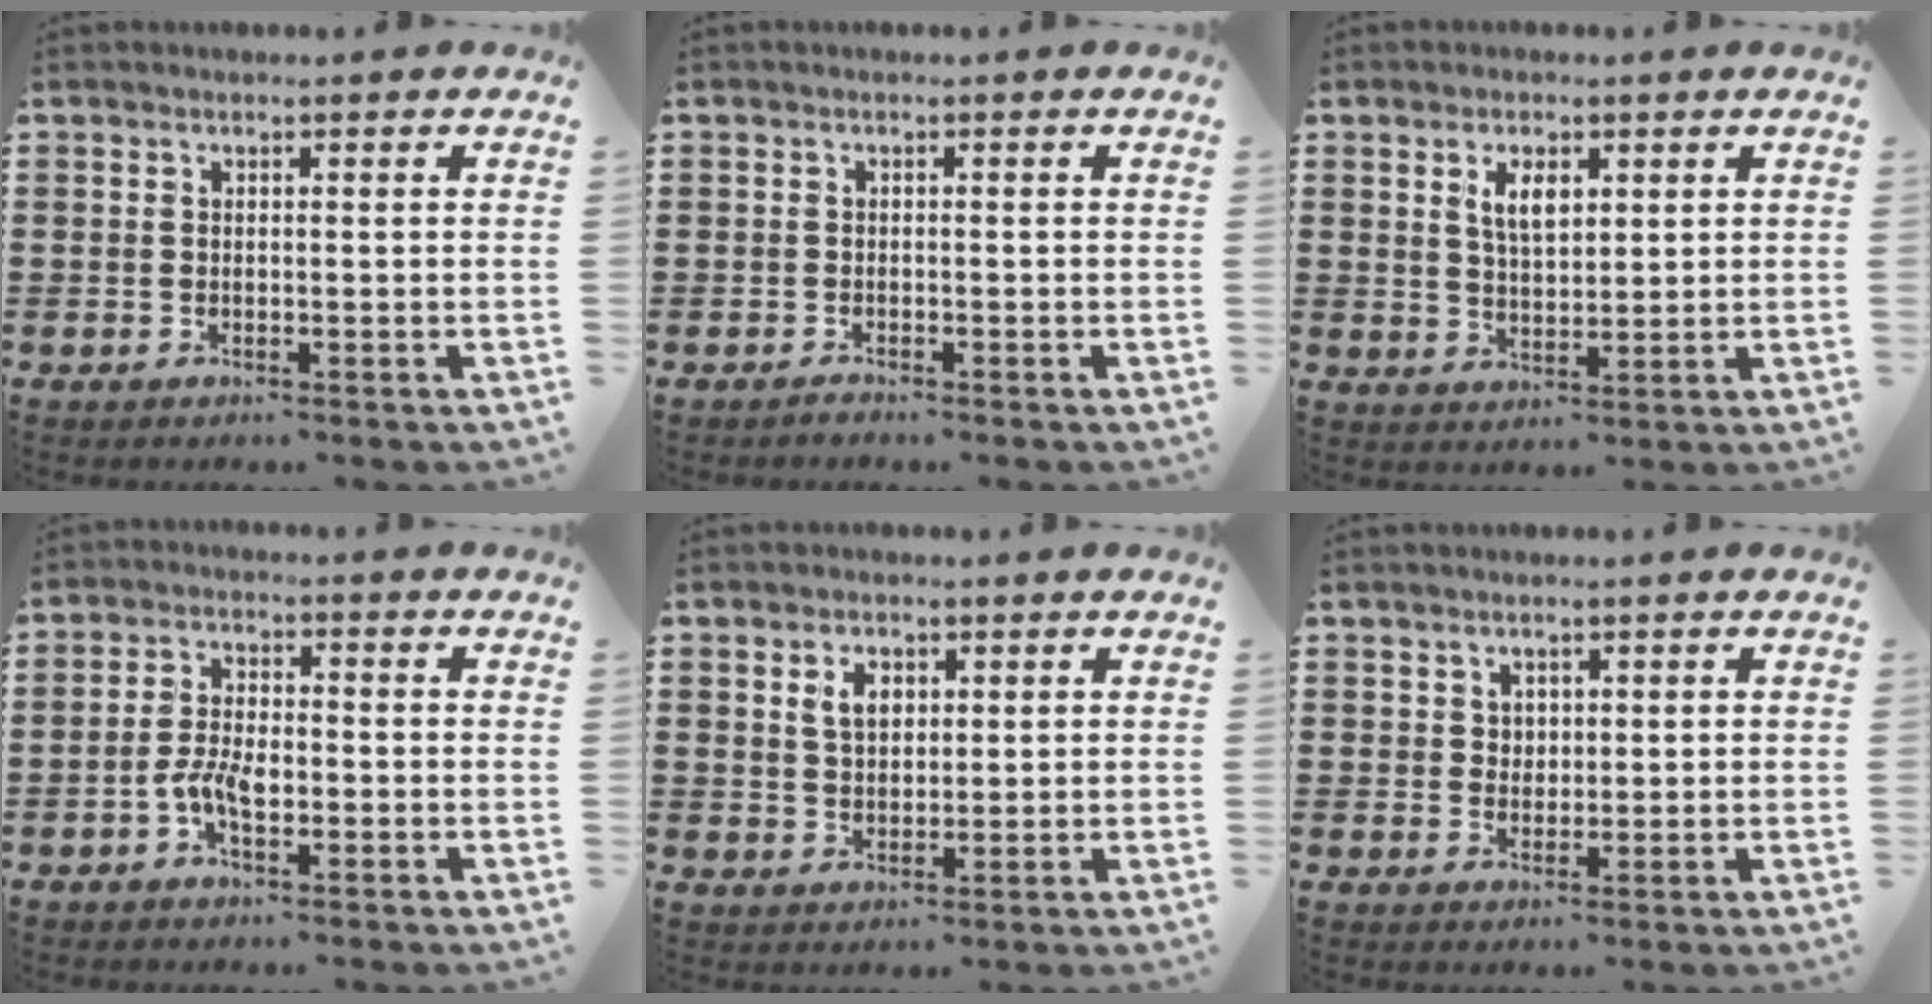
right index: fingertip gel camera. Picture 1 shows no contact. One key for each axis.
{"total": 0.7, "fx": -0.7, "fy": 0.1, "fz": 0.0, "tx": -0.002, "ty": 0.000, "tz": -0.014}
{"total": 4.0, "fx": 1.8, "fy": 1.9, "fz": 3.1, "tx": -0.059, "ty": 0.004, "tz": 0.029}
{"total": 4.6, "fx": -1.7, "fy": 2.1, "fz": 3.7, "tx": -0.092, "ty": -0.001, "tz": -0.038}
{"total": 3.5, "fx": 1.4, "fy": 2.3, "fz": 2.3, "tx": -0.053, "ty": 0.010, "tz": 0.024}
{"total": 1.9, "fx": 1.1, "fy": 1.5, "fz": 0.3, "tx": -0.010, "ty": 0.008, "tz": 0.022}